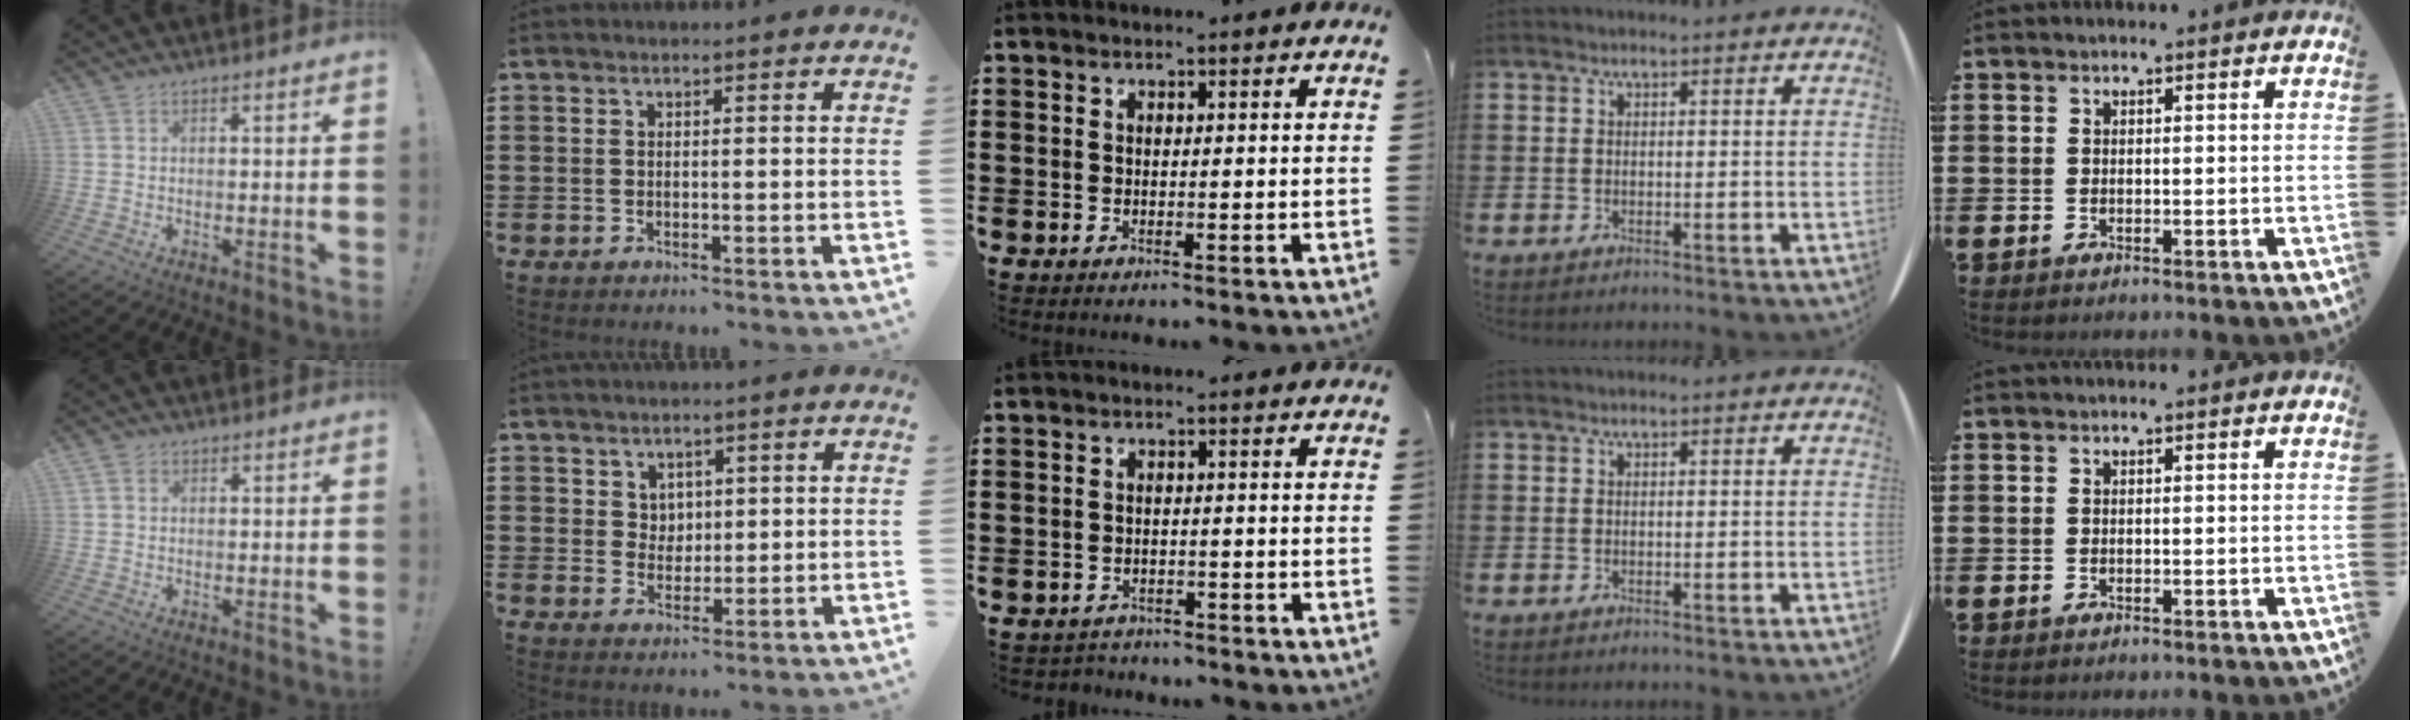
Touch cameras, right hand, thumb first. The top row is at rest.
{"thumb": {"total": 1.5, "force": [0.7, 1.2, 0.7], "torque": [-0.014, 0.005, 0.013]}, "index": {"total": 3.1, "force": [1.9, 2.4, 0.4], "torque": [-0.017, 0.010, 0.035]}, "middle": {"total": 1.7, "force": [-1.7, 0.4, -0.2], "torque": [-0.004, -0.001, -0.038]}}